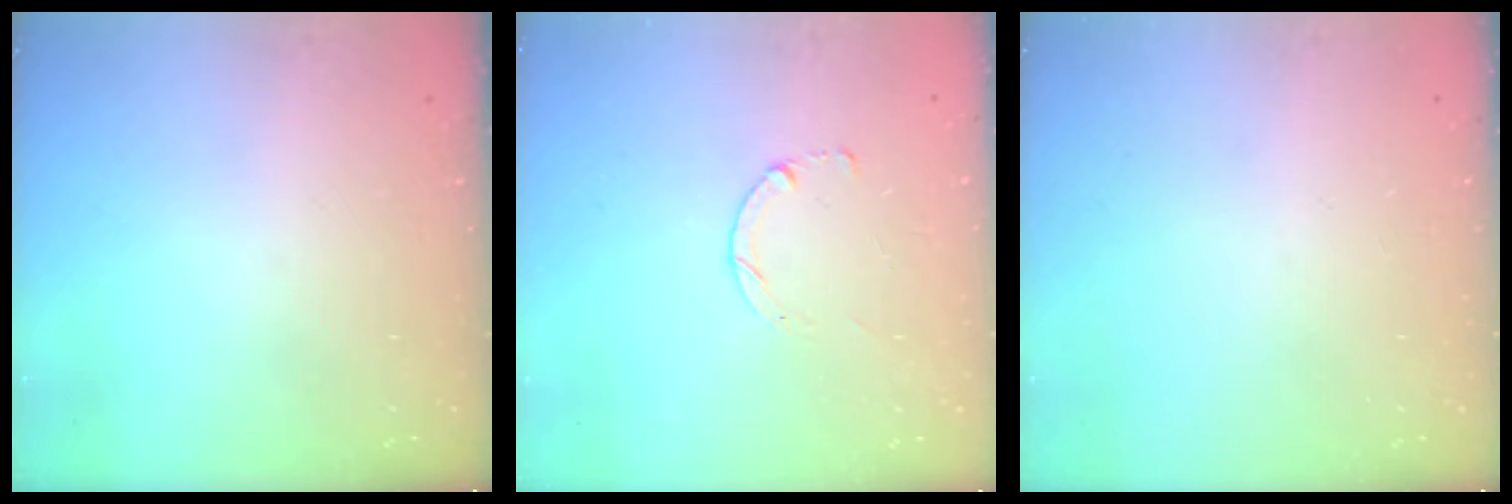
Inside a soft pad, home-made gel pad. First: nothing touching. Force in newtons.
{"total": 0.0}
{"total": 0.0}